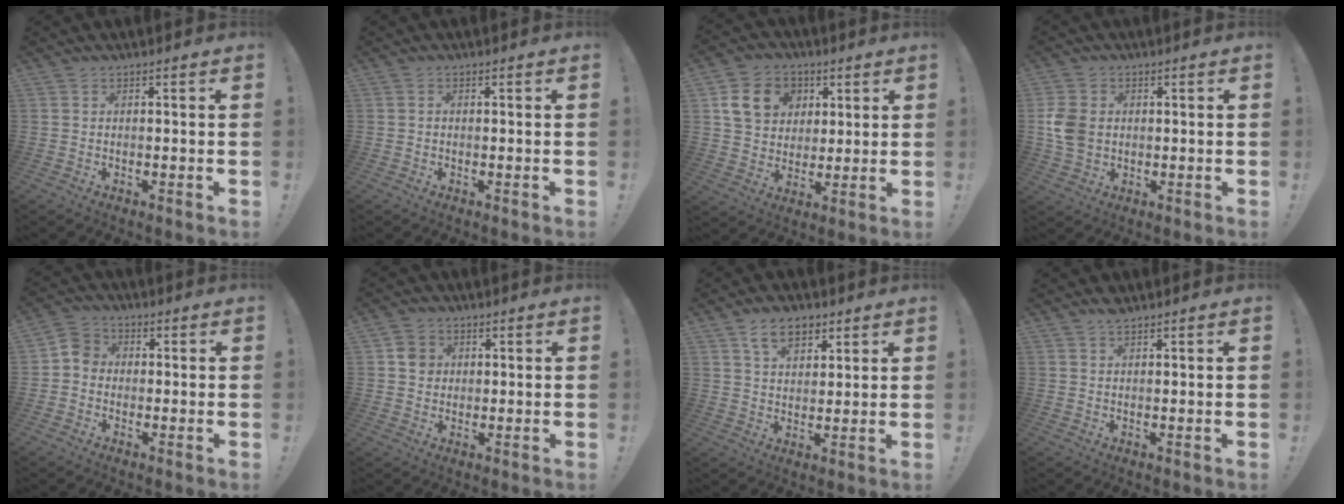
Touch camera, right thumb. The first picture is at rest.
{"total": 0.6, "force": [-0.4, 0.4, 0.2], "torque": [-0.005, 0.001, -0.007]}
{"total": 13.0, "force": [4.8, 10.7, 5.6], "torque": [-0.080, -0.010, 0.098]}
{"total": 8.4, "force": [0.3, 6.7, 5.0], "torque": [-0.093, 0.004, 0.009]}
{"total": 4.9, "force": [-1.4, 4.2, 2.2], "torque": [-0.045, 0.022, -0.024]}
{"total": 4.6, "force": [0.7, 4.4, 1.3], "torque": [-0.009, 0.004, 0.012]}
{"total": 8.4, "force": [4.9, 5.0, 4.6], "torque": [-0.073, -0.011, 0.092]}
{"total": 1.7, "force": [1.5, 0.5, 0.5], "torque": [0.005, -0.005, 0.024]}